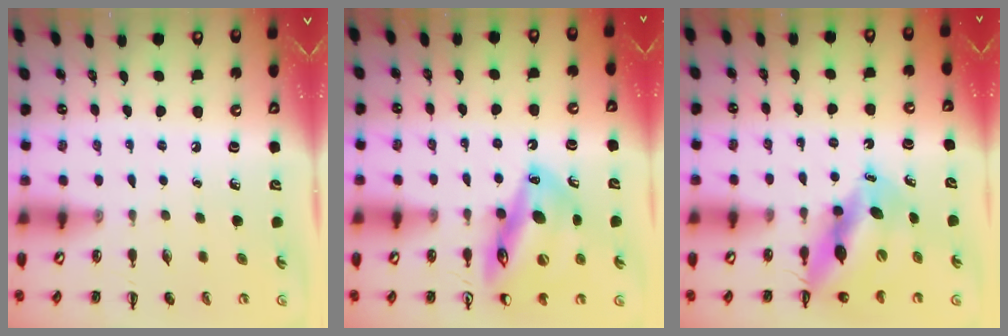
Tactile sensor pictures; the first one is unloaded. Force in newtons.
{"total": 18.1, "press": 17.8, "slide": 3.5}
{"total": 11.2, "press": 10.8, "slide": 3.2}